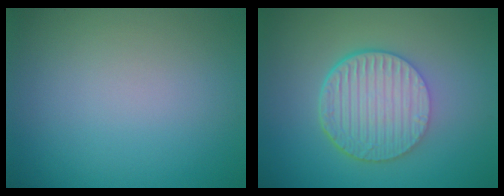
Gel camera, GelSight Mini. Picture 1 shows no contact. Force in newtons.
{"total": 6.7, "press": 4.6, "slide": 4.9}